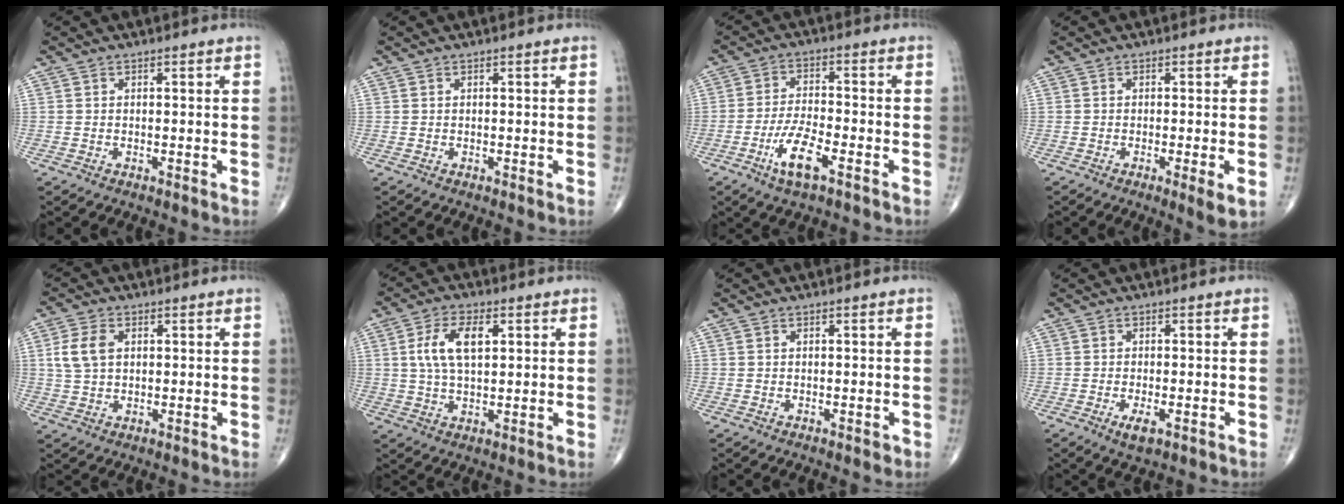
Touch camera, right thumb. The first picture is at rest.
{"total": 0.0}
{"total": 7.9, "force": [-4.0, 2.3, 6.4], "torque": [-0.130, 0.015, -0.074]}
{"total": 3.6, "force": [-1.1, 0.5, 3.4], "torque": [-0.055, -0.011, -0.020]}
{"total": 6.0, "force": [1.3, 3.9, 4.3], "torque": [-0.091, 0.003, 0.025]}
{"total": 8.6, "force": [2.1, 4.3, 7.2], "torque": [-0.139, 0.003, 0.039]}
{"total": 0.5, "force": [-0.2, 0.3, 0.4], "torque": [-0.003, 0.000, -0.004]}
{"total": 3.0, "force": [-1.3, 1.1, 2.5], "torque": [-0.044, -0.004, -0.022]}